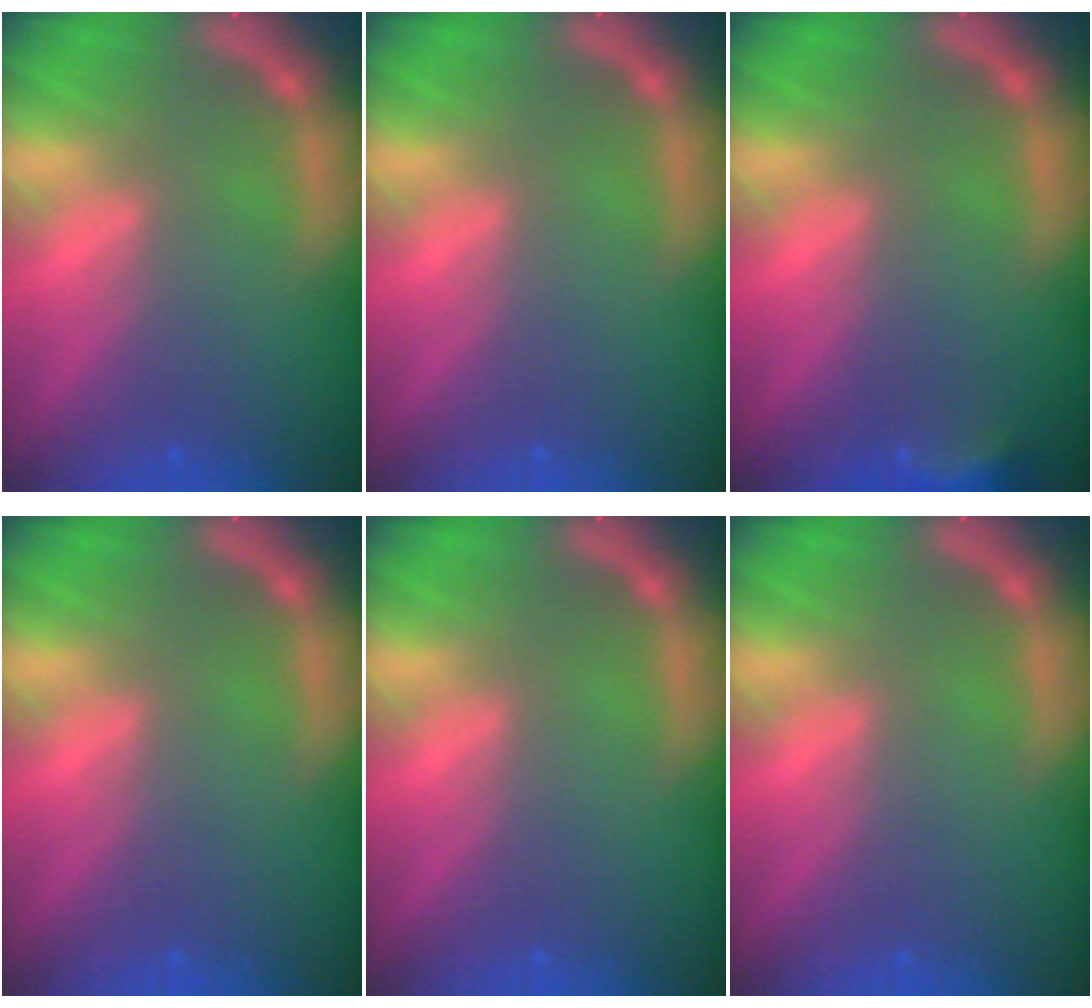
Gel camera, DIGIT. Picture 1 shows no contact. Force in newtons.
{"total": 0.0}
{"total": 3.0}
{"total": 0.0}
{"total": 0.0}
{"total": 0.0}